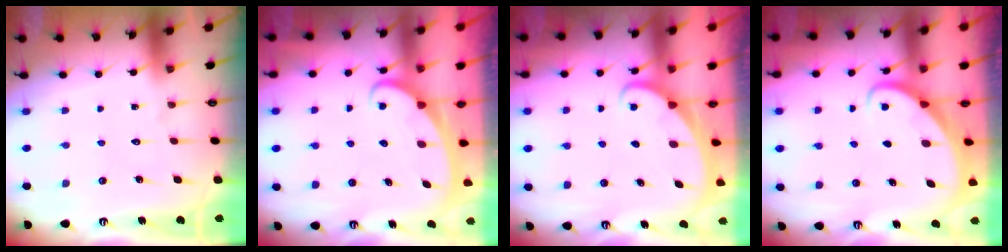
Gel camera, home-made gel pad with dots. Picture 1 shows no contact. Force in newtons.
{"total": 2.6, "press": 2.5, "slide": 0.3}
{"total": 1.9, "press": 1.9, "slide": 0.1}
{"total": 2.3, "press": 2.3, "slide": 0.2}